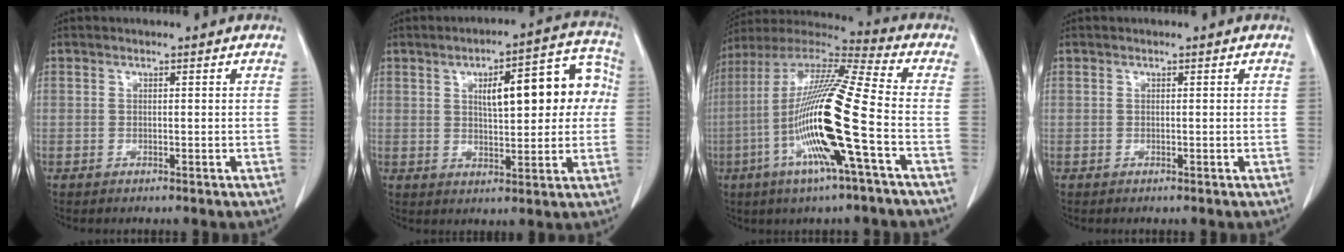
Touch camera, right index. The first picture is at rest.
{"total": 13.2, "force": [2.5, 4.2, 12.3], "torque": [-0.157, 0.041, 0.035]}
{"total": 19.7, "force": [-5.2, 0.0, 19.0], "torque": [-0.384, -0.013, -0.109]}
{"total": 0.0}